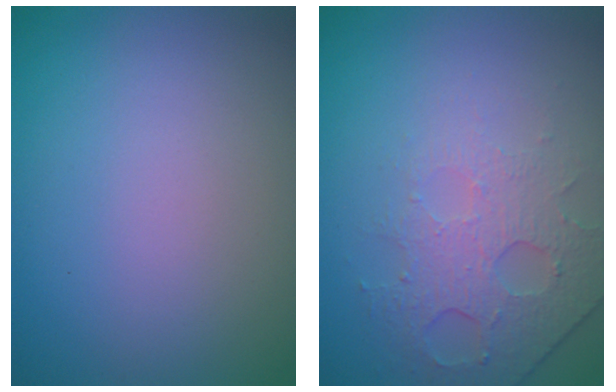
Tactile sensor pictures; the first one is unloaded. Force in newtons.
{"total": 4.5, "press": 2.9, "slide": 3.5}